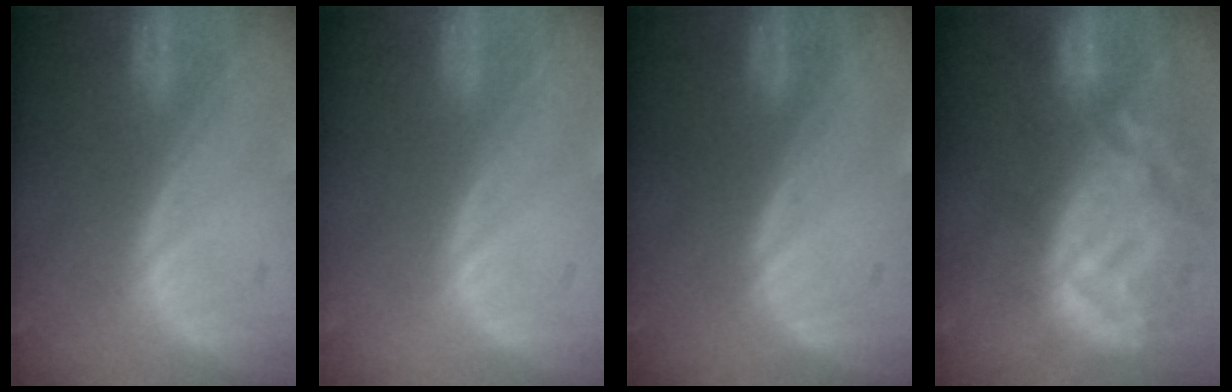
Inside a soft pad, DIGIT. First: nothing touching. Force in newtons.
{"total": 0.0}
{"total": 0.0}
{"total": 12.6, "press": 11.2, "slide": 5.8}